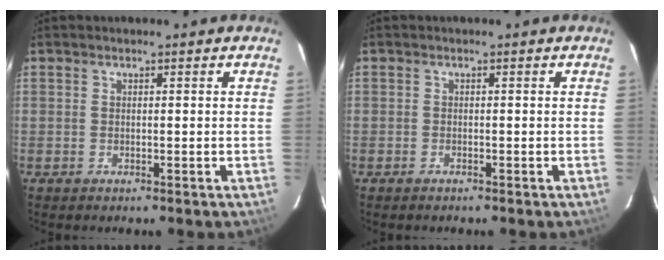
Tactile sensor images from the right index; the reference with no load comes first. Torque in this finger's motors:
{"motor_torque": [-0.08, -0.15, 0.07, 0.01]}